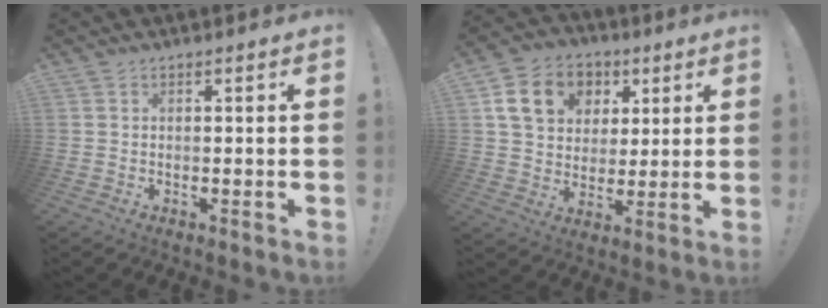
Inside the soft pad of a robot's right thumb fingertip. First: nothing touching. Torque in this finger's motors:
{"motor_torque": [1.40, 2.10, 0.07, -0.09, 0.01]}